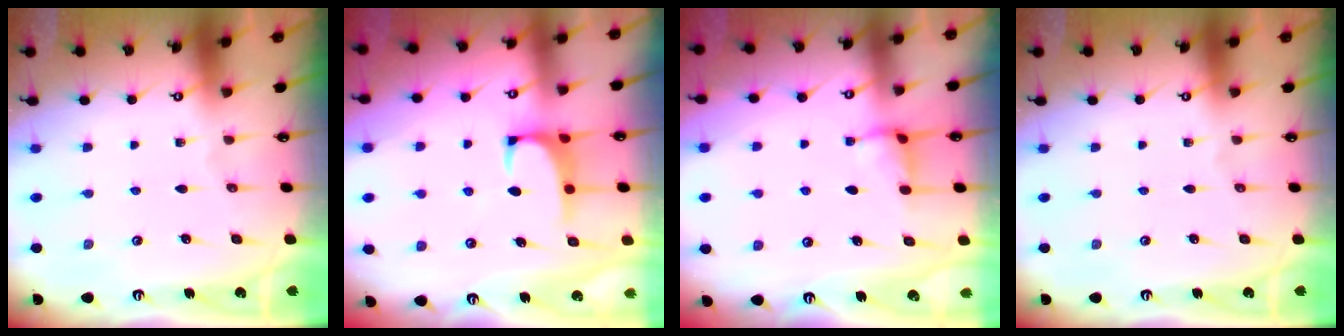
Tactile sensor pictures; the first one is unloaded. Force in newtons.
{"total": 0.9, "press": 0.6, "slide": 0.7}
{"total": 2.4, "press": 2.4, "slide": 0.4}
{"total": 0.0}